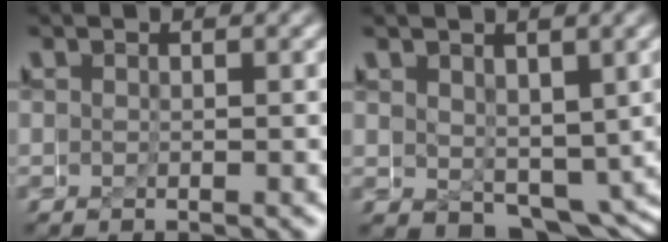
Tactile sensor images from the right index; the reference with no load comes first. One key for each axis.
{"total": 3.5, "fx": -1.8, "fy": 2.4, "fz": 1.8, "tx": -0.038, "ty": -0.026, "tz": -0.018}